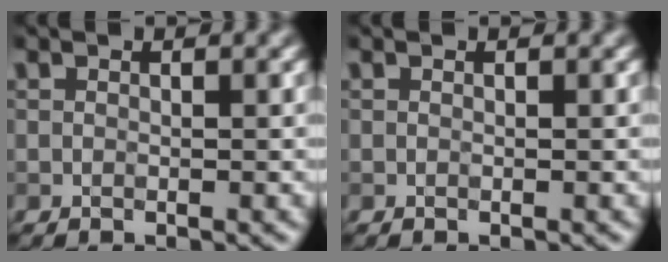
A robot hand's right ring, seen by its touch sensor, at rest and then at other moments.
{"total": 0.0}